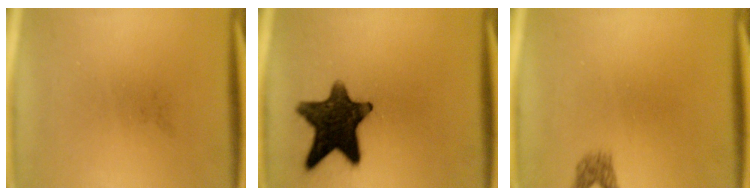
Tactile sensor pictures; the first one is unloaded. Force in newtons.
{"total": 13.8}
{"total": 1.6}